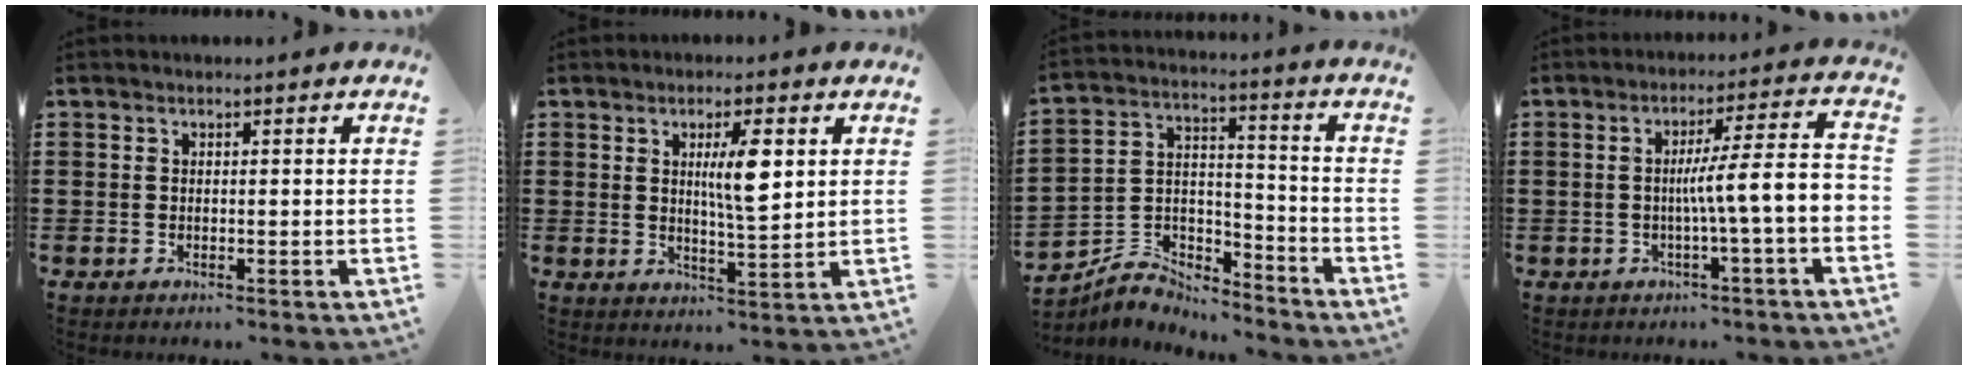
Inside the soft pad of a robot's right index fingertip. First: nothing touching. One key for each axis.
{"total": 6.3, "fx": 1.9, "fy": 1.2, "fz": 5.9, "tx": -0.103, "ty": -0.001, "tz": 0.025}
{"total": 5.9, "fx": -5.5, "fy": 1.9, "fz": 0.6, "tx": -0.030, "ty": 0.006, "tz": -0.115}
{"total": 8.0, "fx": -1.4, "fy": 0.2, "fz": 7.8, "tx": -0.140, "ty": -0.002, "tz": -0.028}